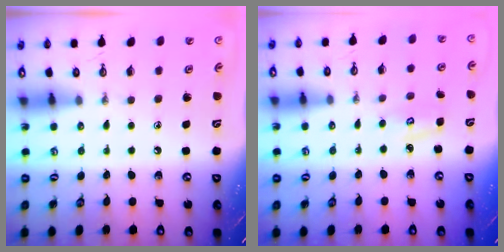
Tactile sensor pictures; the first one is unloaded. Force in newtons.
{"total": 3.5, "press": 3.5, "slide": 0.3}